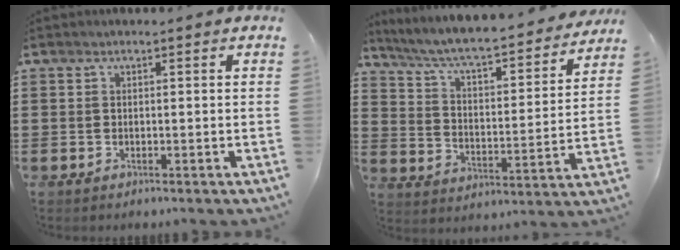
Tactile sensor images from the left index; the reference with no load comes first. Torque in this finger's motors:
{"motor_torque": [2.14, 0.00, -0.48, -0.19]}